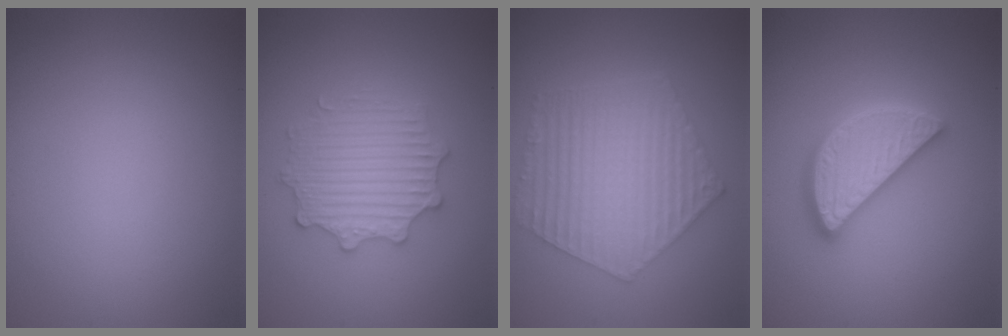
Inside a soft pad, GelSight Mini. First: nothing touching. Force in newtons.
{"total": 3.6, "press": 3.5, "slide": 0.8}
{"total": 6.6, "press": 5.0, "slide": 4.4}
{"total": 4.7, "press": 4.7, "slide": 0.5}